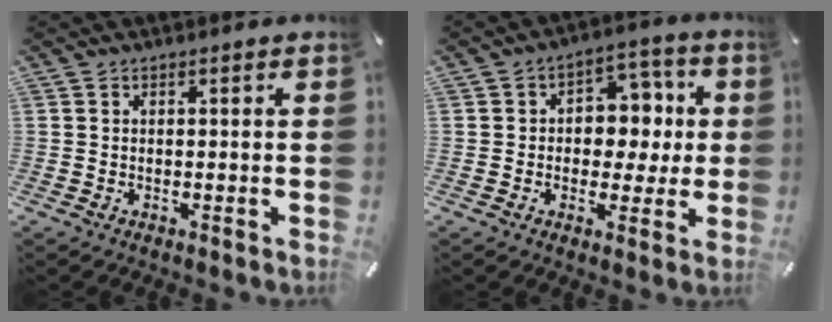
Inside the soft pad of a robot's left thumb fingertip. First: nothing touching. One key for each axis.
{"total": 8.0, "fx": -0.1, "fy": 7.0, "fz": 3.9, "tx": -0.047, "ty": 0.002, "tz": -0.004}